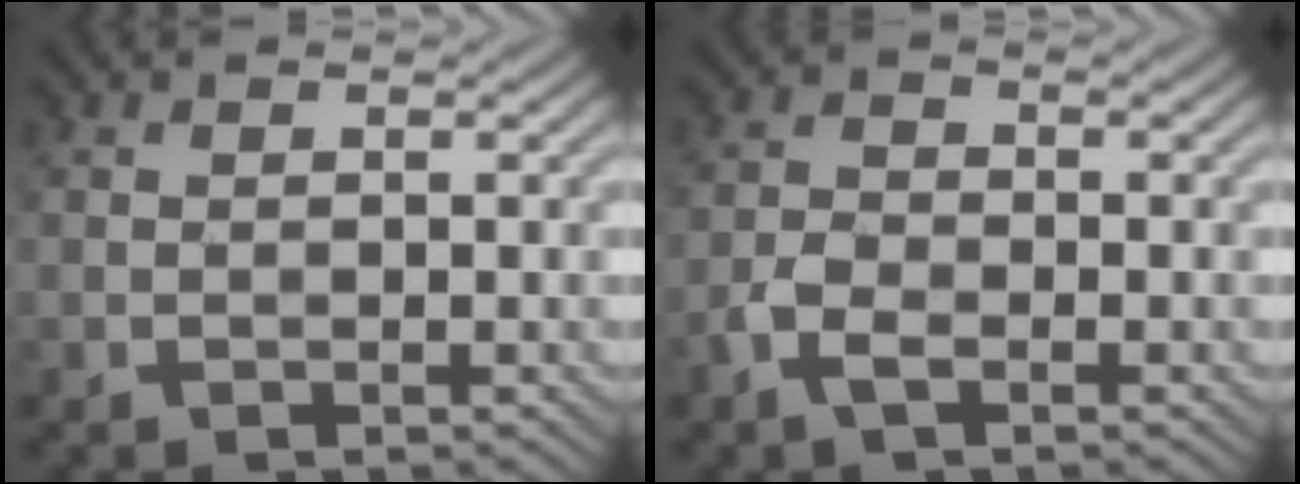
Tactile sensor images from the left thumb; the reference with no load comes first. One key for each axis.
{"total": 3.1, "fx": -1.8, "fy": 1.4, "fz": 2.1, "tx": -0.049, "ty": 0.001, "tz": -0.044}